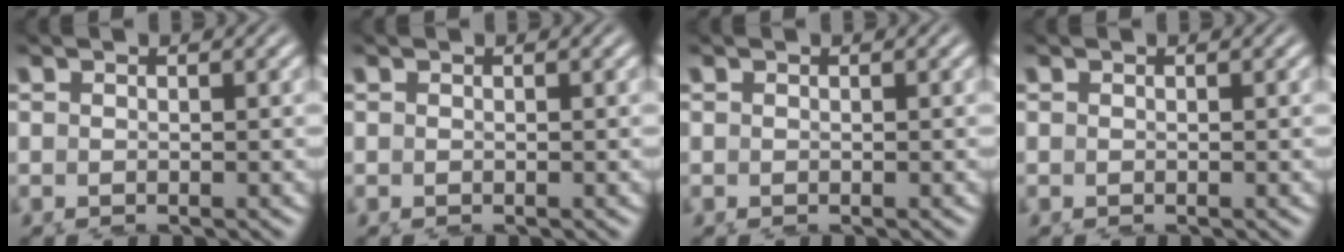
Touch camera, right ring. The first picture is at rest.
{"total": 0.0}
{"total": 0.0}
{"total": 0.0}